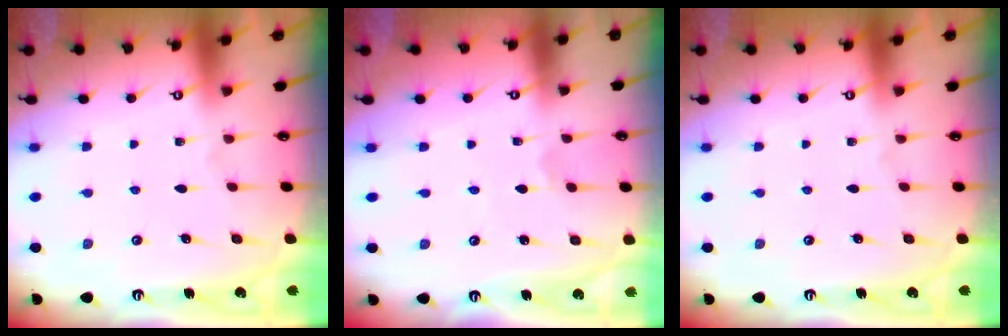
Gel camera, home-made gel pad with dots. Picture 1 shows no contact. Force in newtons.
{"total": 0.7, "press": 0.7, "slide": 0.1}
{"total": 0.0}